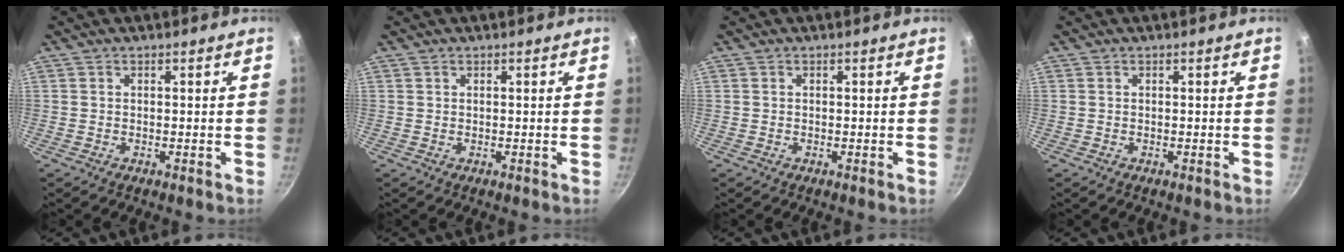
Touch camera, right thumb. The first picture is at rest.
{"total": 0.0}
{"total": 0.0}
{"total": 0.0}